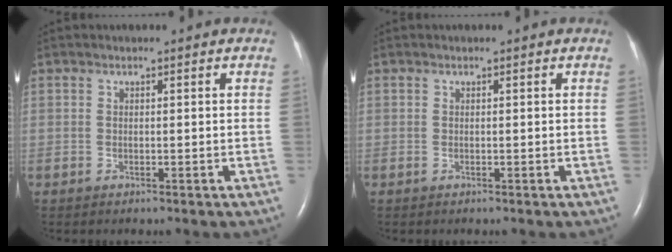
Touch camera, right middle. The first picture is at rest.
{"total": 0.0}